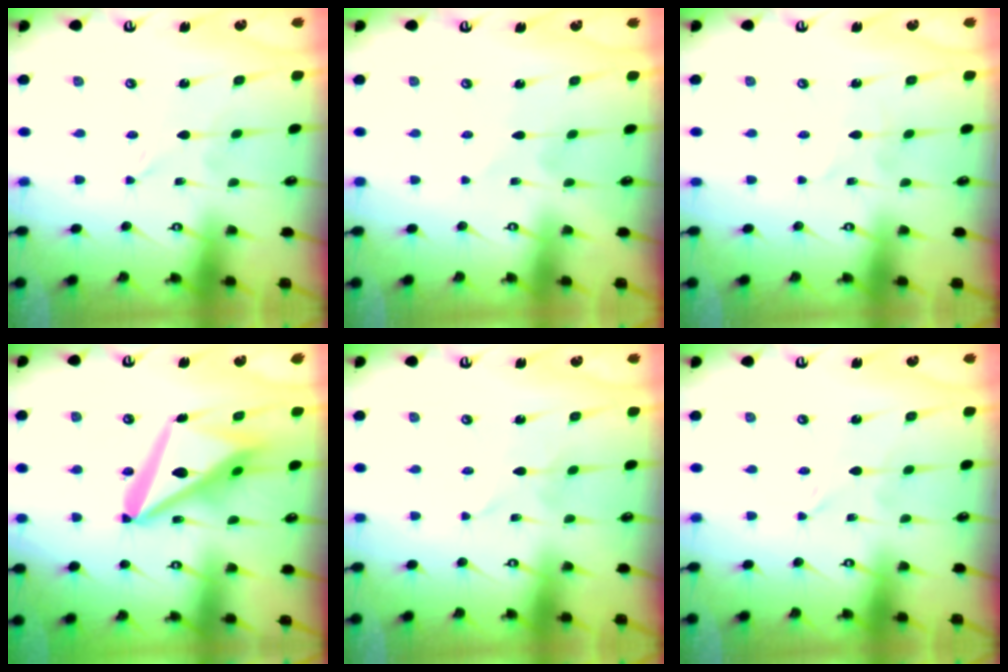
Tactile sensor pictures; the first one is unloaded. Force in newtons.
{"total": 2.5, "press": 2.5, "slide": 0.3}
{"total": 1.6, "press": 1.6, "slide": 0.1}
{"total": 17.0, "press": 16.9, "slide": 2.0}
{"total": 1.7, "press": 1.7, "slide": 0.2}
{"total": 0.0}